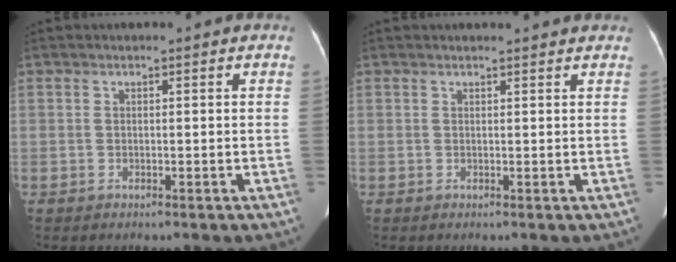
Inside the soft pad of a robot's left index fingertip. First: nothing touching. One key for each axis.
{"total": 3.5, "fx": 3.4, "fy": 0.3, "fz": 0.9, "tx": -0.013, "ty": 0.017, "tz": 0.036}